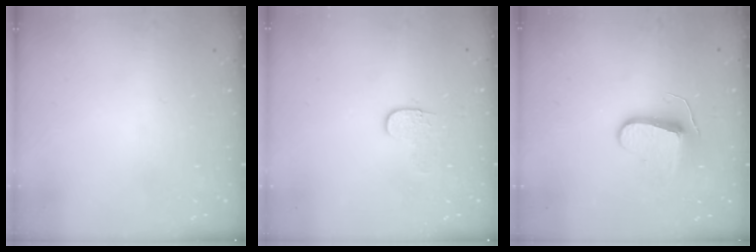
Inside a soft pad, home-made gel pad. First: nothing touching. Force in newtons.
{"total": 4.0, "press": 3.9, "slide": 0.5}
{"total": 8.8, "press": 8.8, "slide": 0.2}